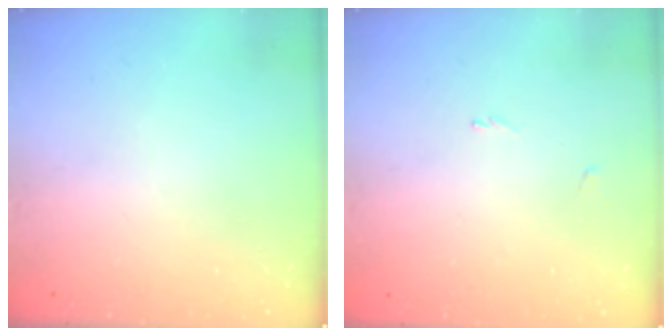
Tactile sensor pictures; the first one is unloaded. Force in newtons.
{"total": 0.8, "press": 0.7, "slide": 0.4}